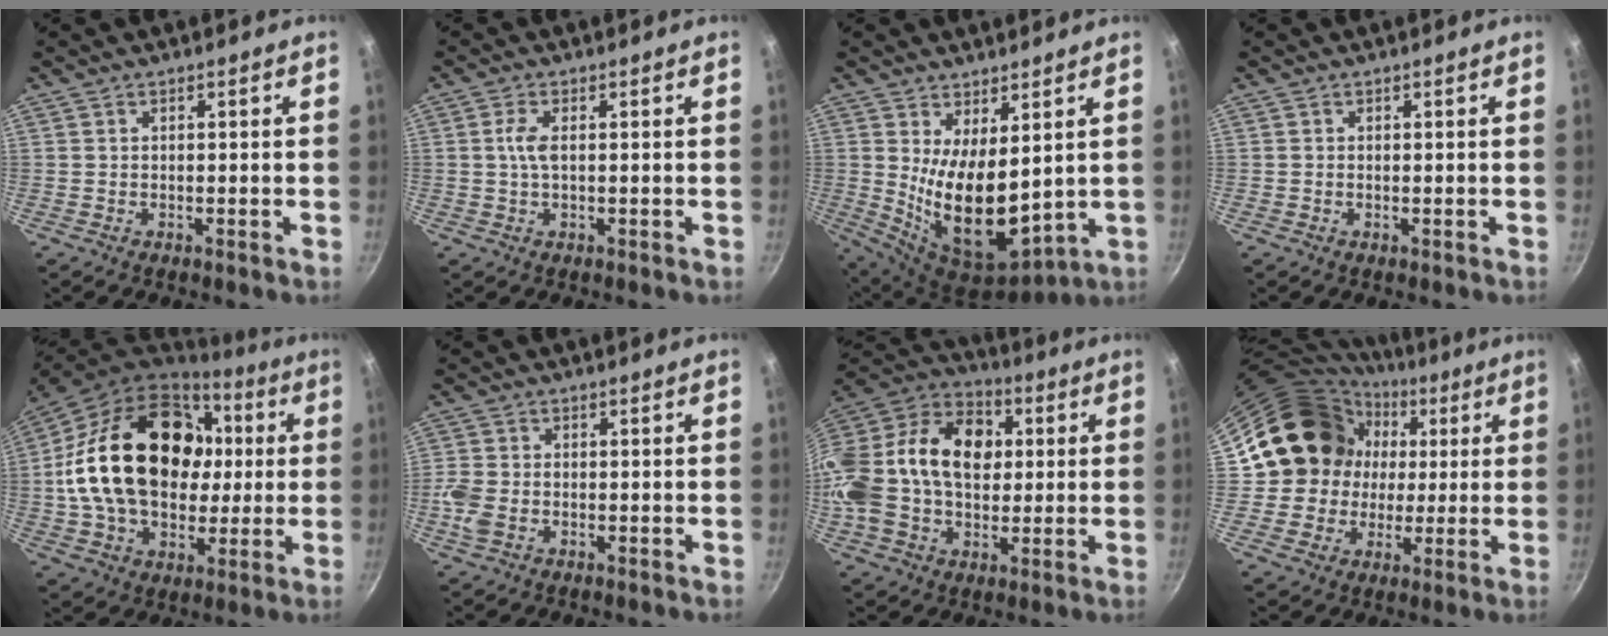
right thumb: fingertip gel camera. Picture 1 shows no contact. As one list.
[{"total": 3.3, "force": [0.3, 1.3, 3.0], "torque": [-0.072, 0.005, 0.005]}, {"total": 14.4, "force": [2.1, 7.1, 12.4], "torque": [-0.191, -0.049, 0.061]}, {"total": 0.0}, {"total": 29.4, "force": [3.5, 20.4, 20.8], "torque": [-0.353, 0.030, 0.064]}, {"total": 5.1, "force": [-1.6, 3.5, 3.3], "torque": [-0.078, 0.006, -0.037]}, {"total": 26.5, "force": [2.4, 18.7, 18.6], "torque": [-0.340, 0.045, 0.030]}, {"total": 15.5, "force": [2.8, 14.4, 5.1], "torque": [-0.065, 0.016, 0.046]}]